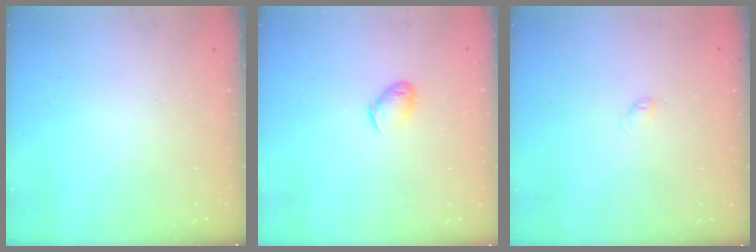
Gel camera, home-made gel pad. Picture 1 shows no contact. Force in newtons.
{"total": 4.4, "press": 4.4, "slide": 0.7}
{"total": 2.7, "press": 2.6, "slide": 0.4}